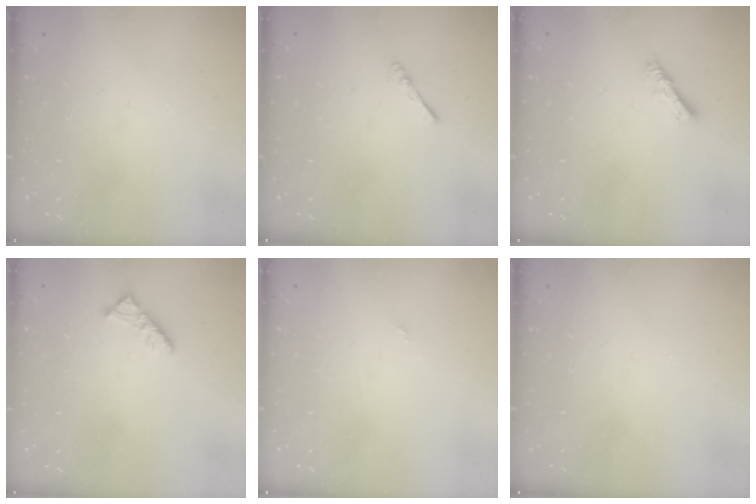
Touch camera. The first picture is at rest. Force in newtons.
{"total": 2.2, "press": 2.2, "slide": 0.4}
{"total": 4.2, "press": 4.2, "slide": 0.5}
{"total": 5.2, "press": 5.1, "slide": 0.8}
{"total": 0.0}
{"total": 0.0}